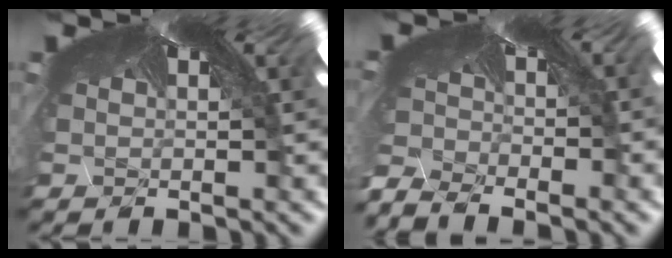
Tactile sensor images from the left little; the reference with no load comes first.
{"total": 10.1, "force": [-10.0, 0.2, 1.2], "torque": [-0.013, -0.073, -0.137]}